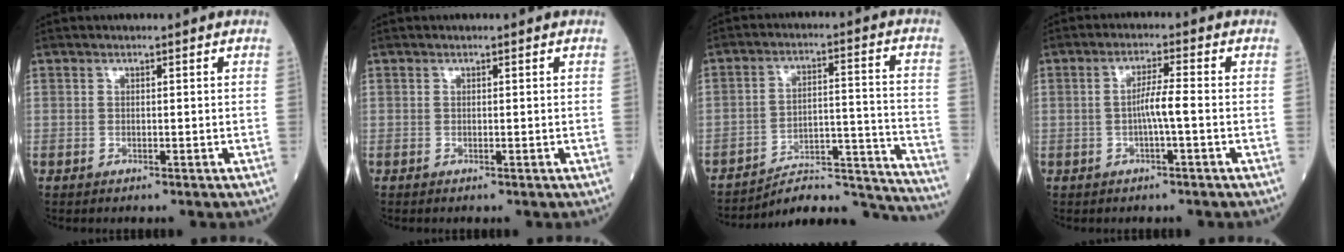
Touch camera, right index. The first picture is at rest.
{"total": 0.0}
{"total": 16.3, "force": [-16.2, 0.1, 2.0], "torque": [-0.010, 0.047, -0.232]}
{"total": 3.7, "force": [-0.7, -0.3, 3.6], "torque": [-0.066, 0.003, -0.013]}